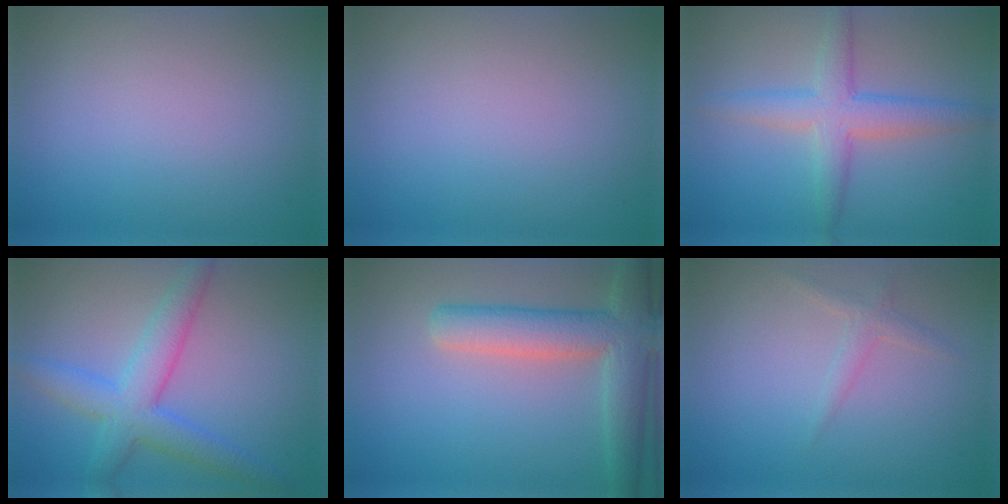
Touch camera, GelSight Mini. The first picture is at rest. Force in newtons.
{"total": 0.0}
{"total": 4.1, "press": 4.1, "slide": 0.1}
{"total": 5.1, "press": 5.1, "slide": 0.1}
{"total": 6.0, "press": 6.0, "slide": 0.4}
{"total": 1.3, "press": 1.3, "slide": 0.0}